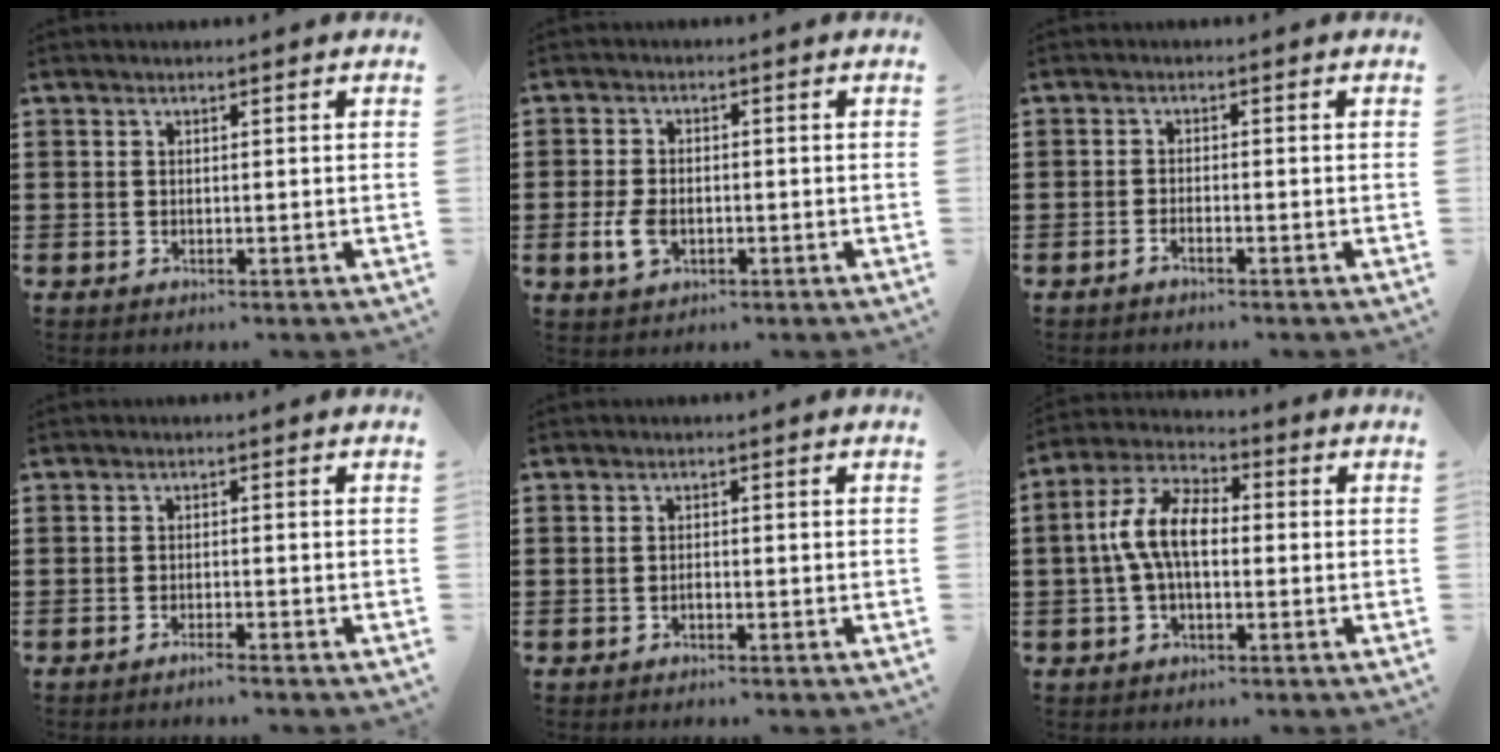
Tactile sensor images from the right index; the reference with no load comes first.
{"total": 4.0, "force": [-1.1, 2.6, 2.8], "torque": [-0.072, -0.005, -0.024]}
{"total": 1.2, "force": [-1.1, 0.0, 0.4], "torque": [-0.008, -0.001, -0.021]}
{"total": 1.3, "force": [-1.2, -0.2, 0.5], "torque": [-0.008, -0.001, -0.022]}
{"total": 0.8, "force": [-0.5, 0.6, 0.4], "torque": [-0.008, 0.000, -0.010]}
{"total": 8.4, "force": [-0.2, 4.1, 7.3], "torque": [-0.175, -0.001, -0.014]}